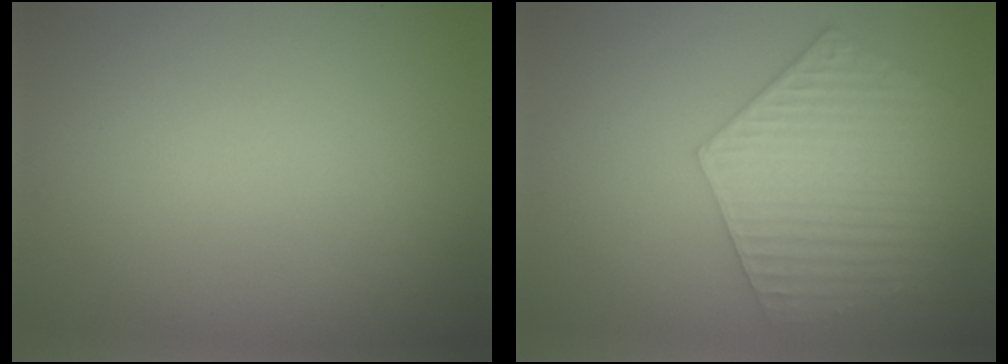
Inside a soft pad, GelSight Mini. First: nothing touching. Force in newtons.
{"total": 6.0, "press": 5.0, "slide": 3.2}